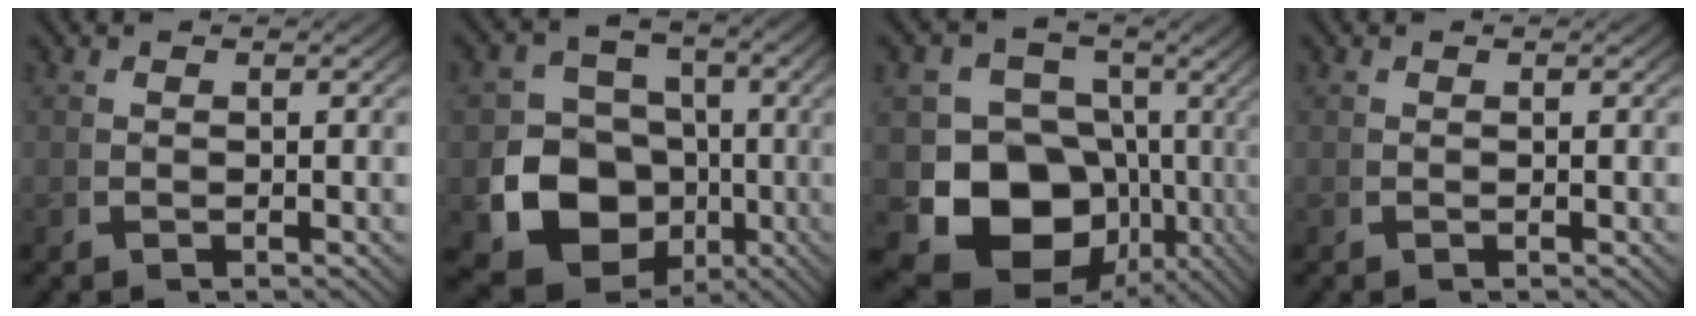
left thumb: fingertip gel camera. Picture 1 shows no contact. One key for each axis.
{"total": 15.1, "fx": -4.0, "fy": 12.6, "fz": 7.3, "tx": -0.175, "ty": -0.075, "tz": -0.049}
{"total": 18.0, "fx": -2.1, "fy": 14.0, "fz": 11.1, "tx": -0.211, "ty": -0.069, "tz": -0.016}
{"total": 0.0}